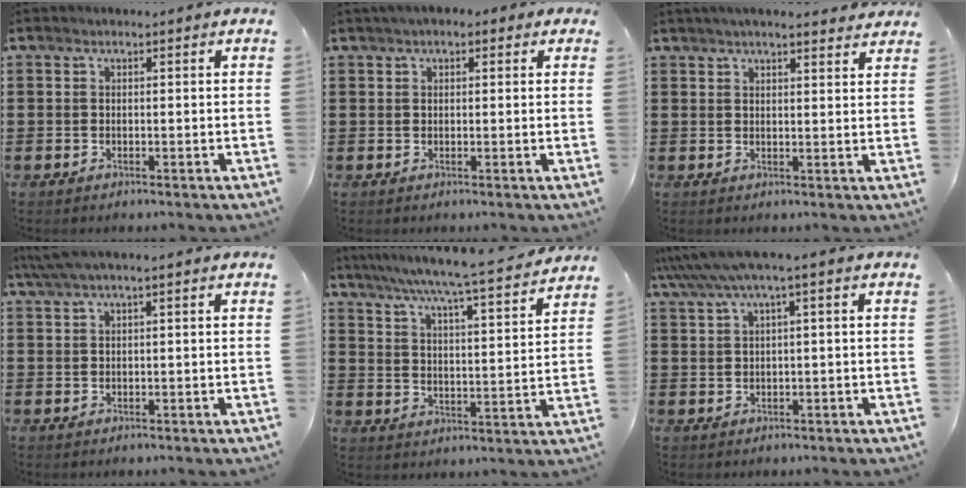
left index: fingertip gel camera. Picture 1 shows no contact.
{"total": 1.8, "force": [1.0, 1.0, 1.1], "torque": [-0.025, 0.008, 0.017]}
{"total": 3.0, "force": [2.8, 0.0, 0.9], "torque": [-0.026, -0.003, 0.052]}
{"total": 1.9, "force": [0.7, 0.0, 1.8], "torque": [-0.040, -0.005, 0.011]}
{"total": 6.2, "force": [5.5, -1.1, 2.6], "torque": [-0.073, -0.047, 0.085]}
{"total": 3.8, "force": [1.3, -0.1, 3.6], "torque": [-0.070, -0.006, 0.021]}